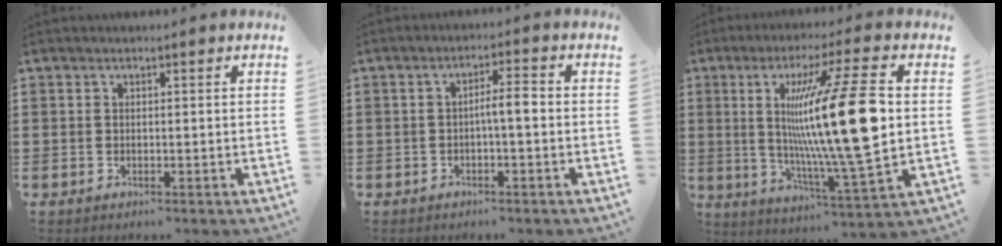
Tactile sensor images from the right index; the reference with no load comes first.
{"total": 3.3, "force": [-0.5, 0.5, 3.2], "torque": [-0.059, 0.005, -0.013]}
{"total": 19.4, "force": [2.6, 2.2, 19.1], "torque": [-0.342, -0.011, 0.026]}